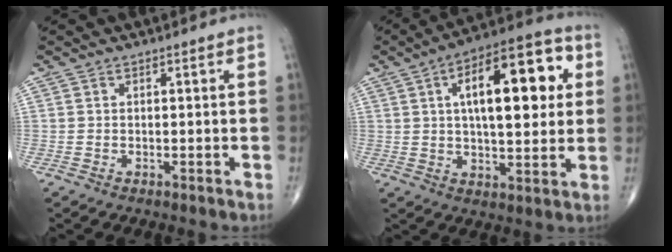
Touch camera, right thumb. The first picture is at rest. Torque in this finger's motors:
{"motor_torque": [0.58, 4.43, 1.96, 0.76, 0.15]}